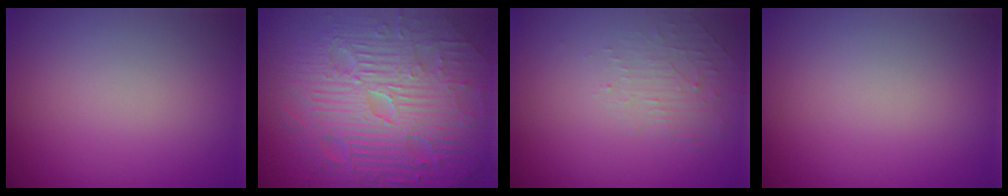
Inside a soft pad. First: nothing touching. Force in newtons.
{"total": 11.4, "press": 7.4, "slide": 8.8}
{"total": 1.8, "press": 0.5, "slide": 1.7}
{"total": 0.0}